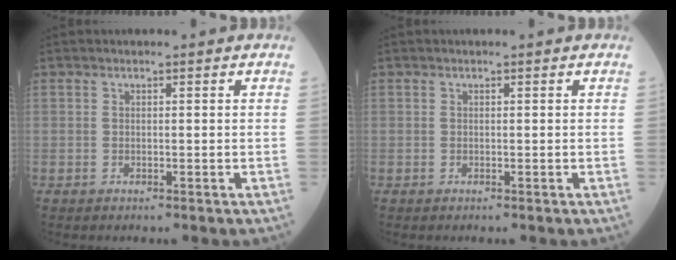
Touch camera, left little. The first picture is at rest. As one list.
[{"total": 0.0}]